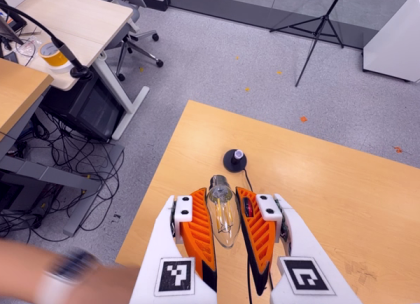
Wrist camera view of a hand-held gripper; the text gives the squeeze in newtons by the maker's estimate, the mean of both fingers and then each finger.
{"total": 20.4, "left": 22.3, "right": 18.4}